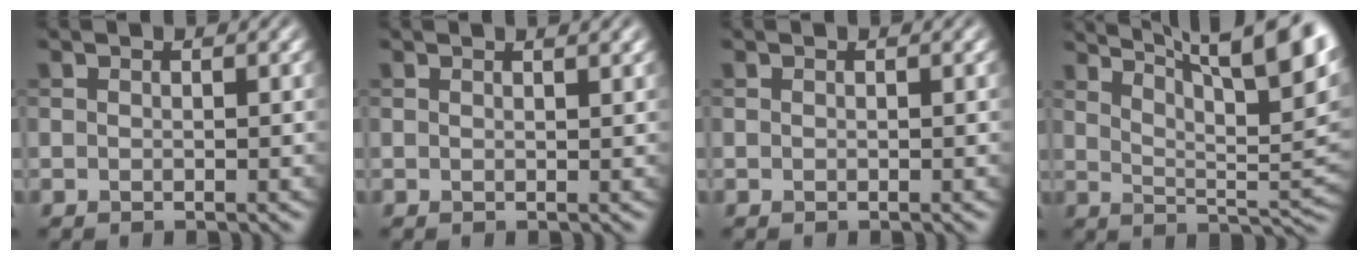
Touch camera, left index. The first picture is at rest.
{"total": 1.3, "force": [1.0, 0.4, 0.8], "torque": [-0.006, 0.002, 0.010]}
{"total": 0.0}
{"total": 14.4, "force": [9.2, 4.0, 10.4], "torque": [-0.116, 0.023, 0.118]}